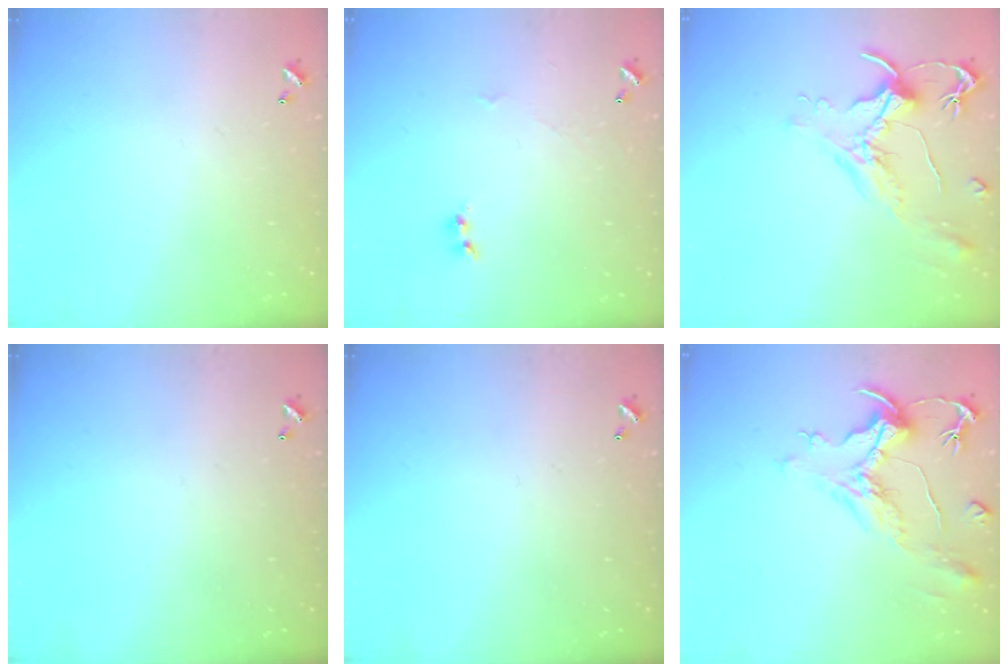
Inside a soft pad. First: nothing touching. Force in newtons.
{"total": 1.6, "press": 1.6, "slide": 0.2}
{"total": 1.6, "press": 1.4, "slide": 0.7}
{"total": 0.0}
{"total": 0.0}
{"total": 1.9, "press": 1.4, "slide": 1.2}